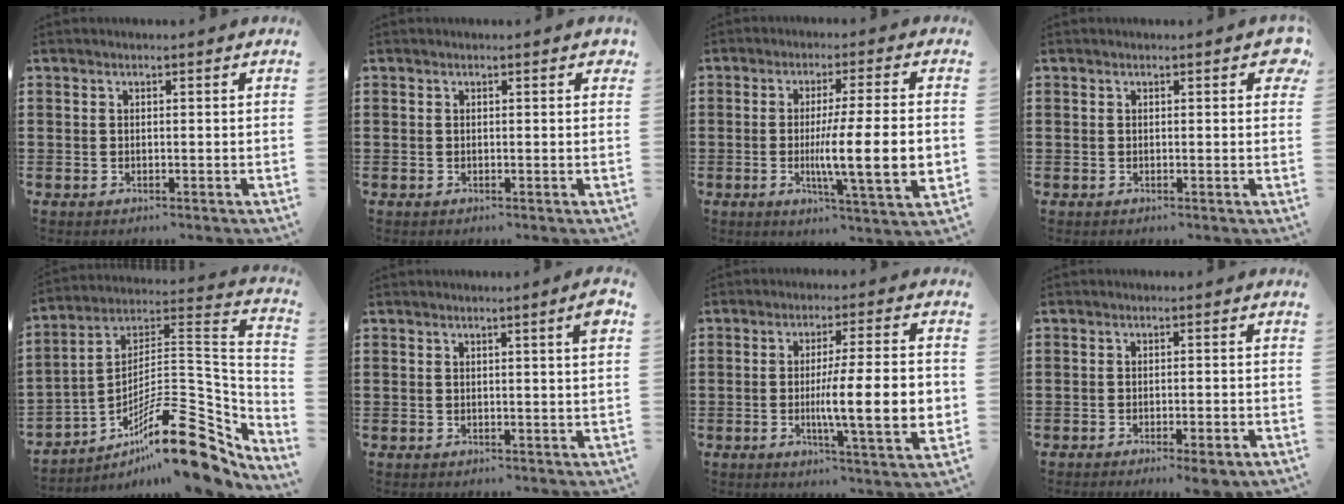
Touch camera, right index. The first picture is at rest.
{"total": 0.0}
{"total": 11.4, "force": [-1.2, 1.0, 11.2], "torque": [-0.188, -0.018, -0.026]}
{"total": 0.8, "force": [0.3, 0.6, 0.6], "torque": [0.004, 0.001, 0.000]}
{"total": 17.9, "force": [-11.1, 5.3, 13.0], "torque": [-0.189, 0.035, -0.191]}
{"total": 2.4, "force": [1.0, -0.3, 2.1], "torque": [-0.033, -0.005, 0.015]}
{"total": 12.0, "force": [-1.4, 1.7, 11.8], "torque": [-0.197, -0.011, -0.029]}
{"total": 2.0, "force": [-1.6, -0.1, 1.2], "torque": [-0.020, 0.001, -0.030]}